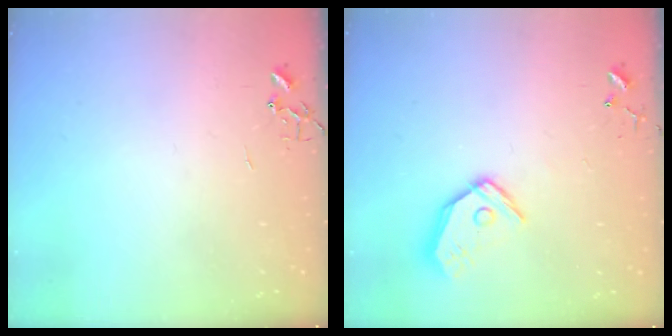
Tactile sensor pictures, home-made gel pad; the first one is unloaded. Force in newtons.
{"total": 12.4, "press": 12.2, "slide": 1.9}